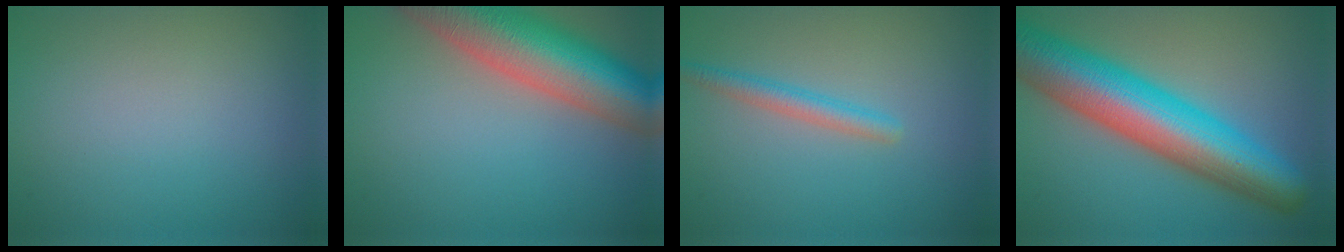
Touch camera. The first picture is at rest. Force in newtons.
{"total": 11.2, "press": 11.2, "slide": 0.6}
{"total": 2.0, "press": 2.0, "slide": 0.1}
{"total": 11.8, "press": 11.8, "slide": 0.3}